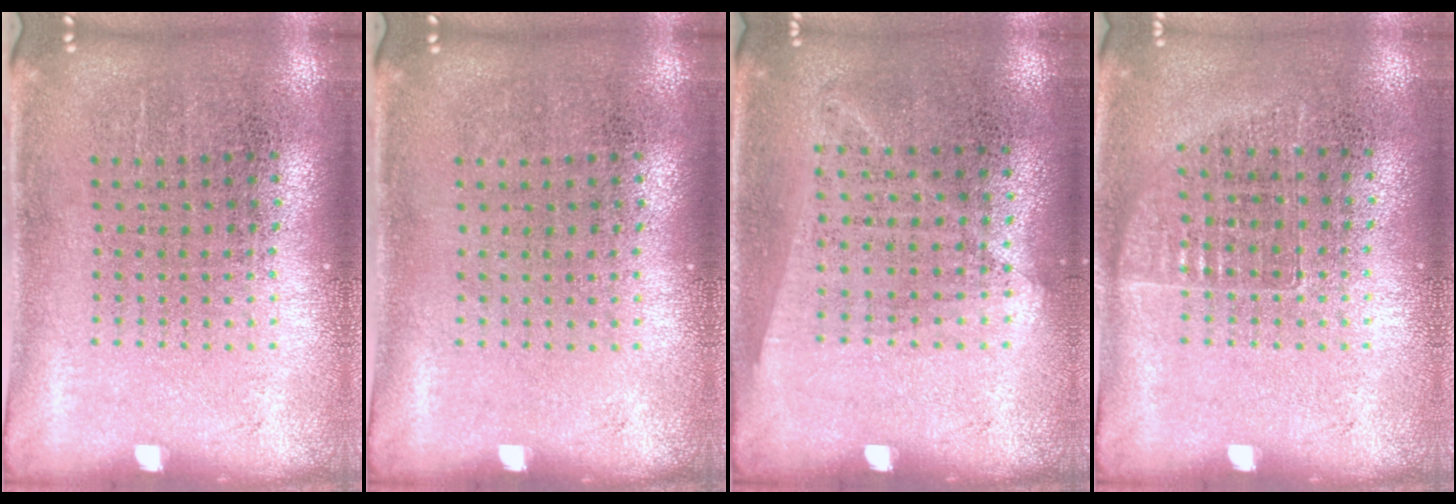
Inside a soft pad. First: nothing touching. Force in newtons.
{"total": 0.0}
{"total": 1.1, "press": 1.0, "slide": 0.5}
{"total": 0.7, "press": 0.7, "slide": 0.1}